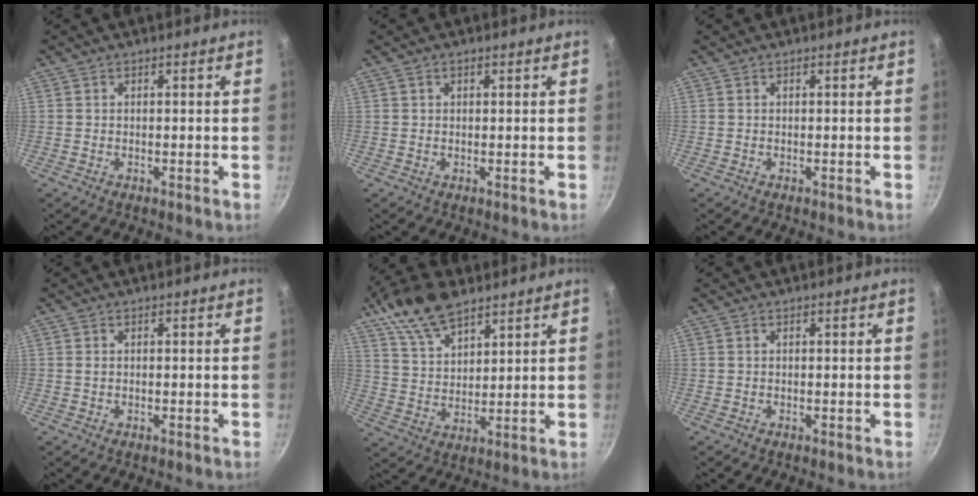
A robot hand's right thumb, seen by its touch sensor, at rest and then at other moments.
{"total": 0.9, "force": [0.5, 0.6, 0.6], "torque": [-0.007, 0.001, 0.009]}
{"total": 0.0}
{"total": 0.6, "force": [0.1, 0.4, 0.4], "torque": [-0.007, -0.001, 0.002]}
{"total": 13.0, "force": [8.6, 6.2, 7.6], "torque": [-0.126, -0.019, 0.164]}
{"total": 0.0}